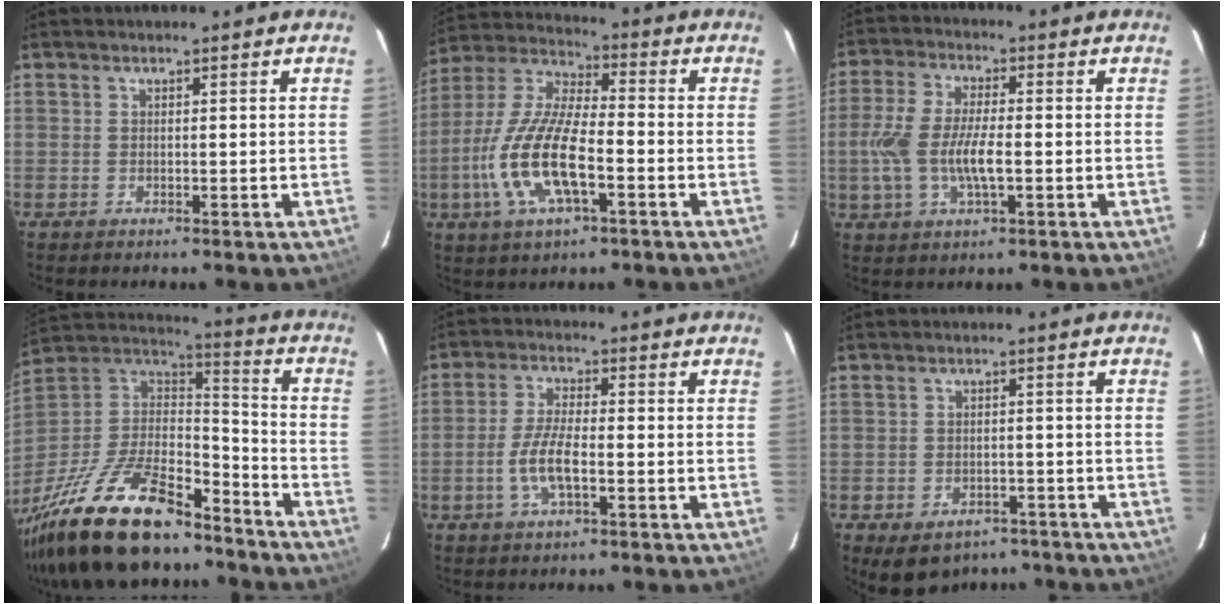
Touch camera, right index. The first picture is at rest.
{"total": 16.1, "force": [-5.1, 5.4, 14.3], "torque": [-0.304, -0.008, -0.100]}
{"total": 10.0, "force": [-1.7, 3.5, 9.2], "torque": [-0.194, -0.001, -0.033]}
{"total": 31.0, "force": [-22.0, 11.4, 18.6], "torque": [-0.380, -0.027, -0.360]}
{"total": 6.8, "force": [-2.2, 2.0, 6.1], "torque": [-0.128, 0.001, -0.045]}
{"total": 10.8, "force": [-7.4, 6.6, 4.3], "torque": [-0.095, 0.006, -0.085]}